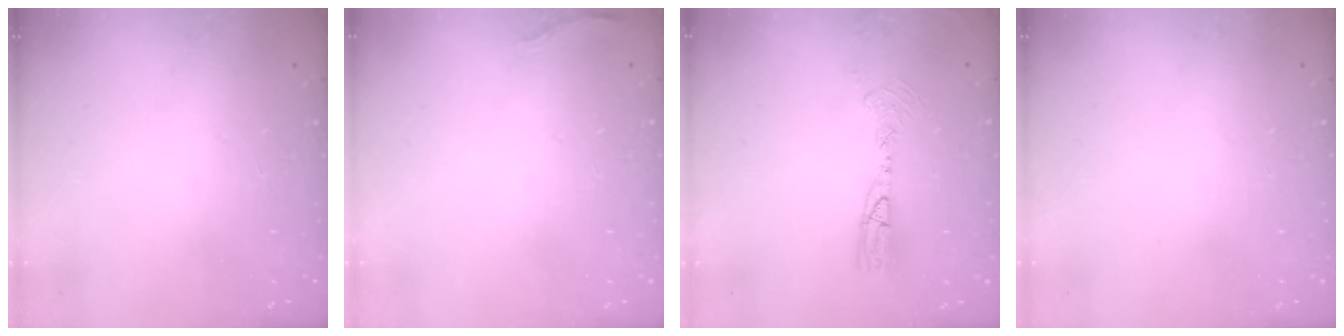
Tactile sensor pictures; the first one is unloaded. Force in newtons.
{"total": 7.3, "press": 5.5, "slide": 4.8}
{"total": 9.2, "press": 9.0, "slide": 2.2}
{"total": 15.1, "press": 2.1, "slide": 14.9}